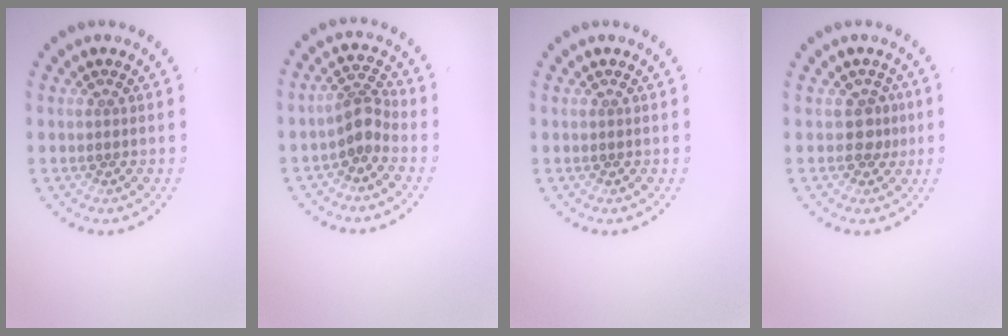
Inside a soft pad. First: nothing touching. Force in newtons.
{"total": 2.5, "press": 1.9, "slide": 1.7}
{"total": 0.0}
{"total": 1.5, "press": 1.3, "slide": 0.8}